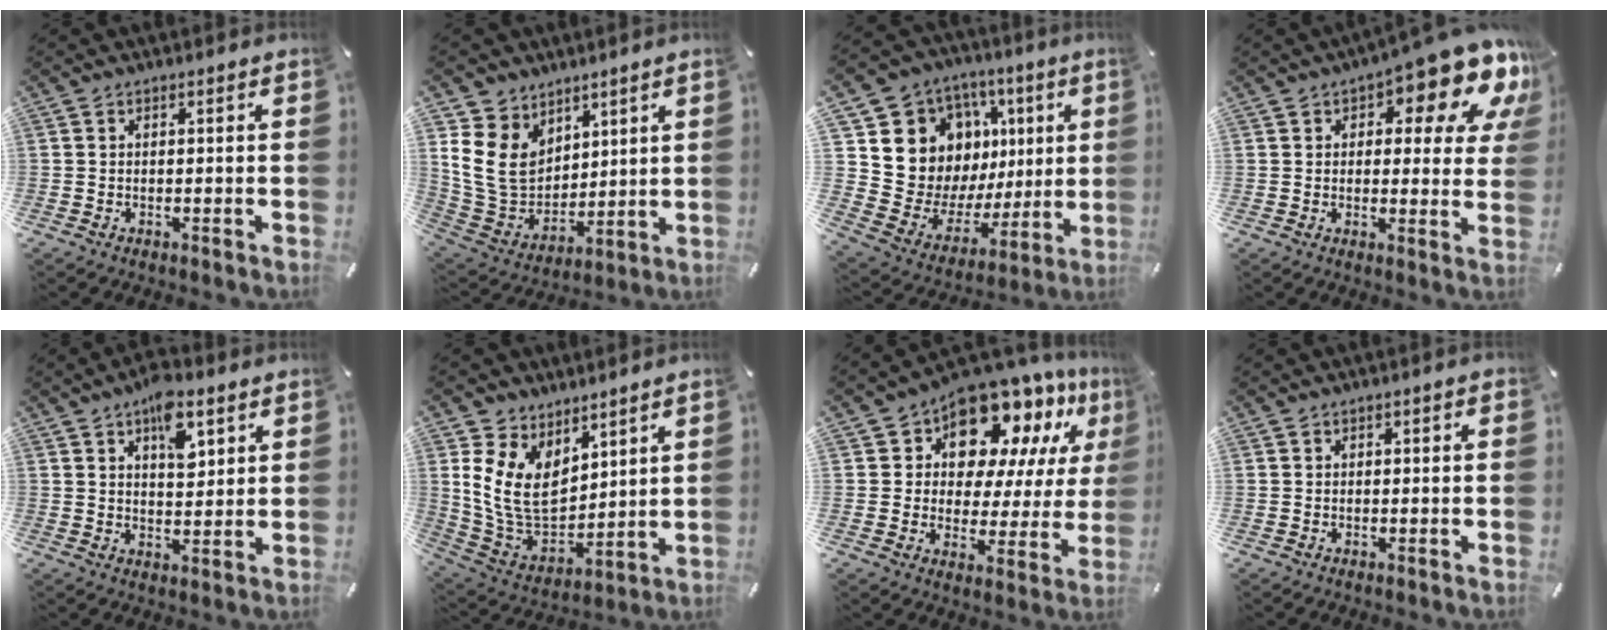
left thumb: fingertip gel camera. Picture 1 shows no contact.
{"total": 12.9, "force": [4.7, 10.7, 5.5], "torque": [-0.149, -0.027, 0.097]}
{"total": 14.1, "force": [5.6, 12.5, 3.3], "torque": [-0.054, -0.060, 0.134]}
{"total": 14.2, "force": [8.4, 5.5, 10.0], "torque": [-0.128, -0.064, 0.136]}
{"total": 9.5, "force": [5.0, 5.2, 6.2], "torque": [-0.077, -0.023, 0.082]}
{"total": 11.9, "force": [4.5, 9.0, 6.4], "torque": [-0.159, -0.038, 0.092]}
{"total": 15.9, "force": [11.7, 8.5, 6.7], "torque": [-0.118, -0.087, 0.204]}
{"total": 0.7, "force": [0.4, 0.6, 0.0], "torque": [0.000, 0.004, 0.006]}